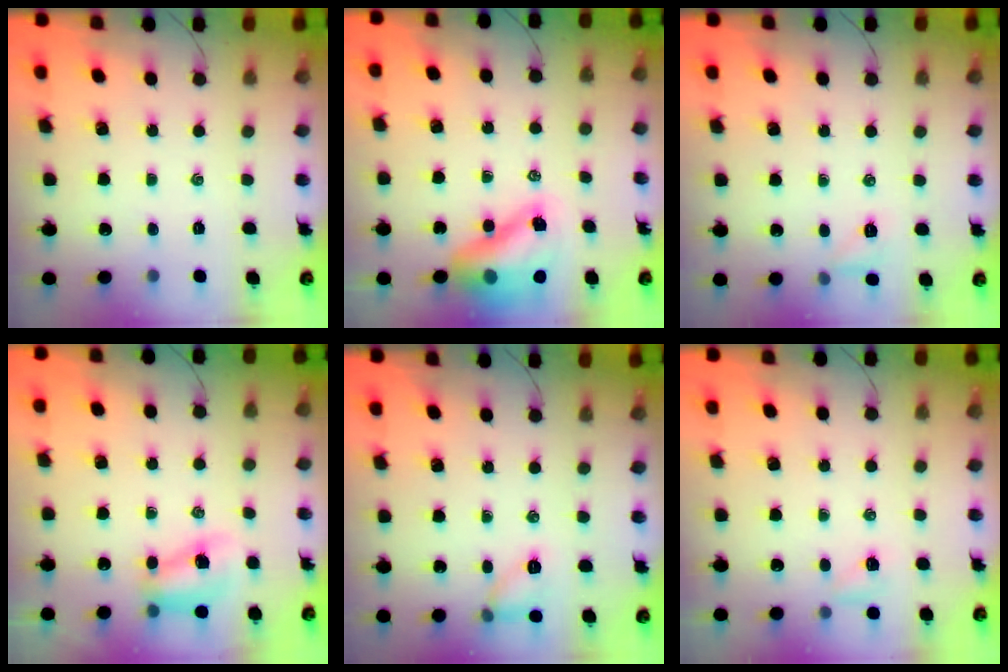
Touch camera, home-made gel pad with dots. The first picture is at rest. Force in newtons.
{"total": 11.7, "press": 11.2, "slide": 3.4}
{"total": 6.2, "press": 6.0, "slide": 1.3}
{"total": 8.4, "press": 8.3, "slide": 1.2}
{"total": 7.8, "press": 7.8, "slide": 0.5}
{"total": 4.3, "press": 4.1, "slide": 1.3}